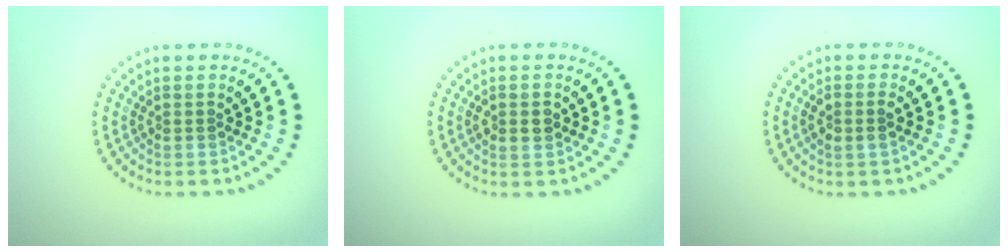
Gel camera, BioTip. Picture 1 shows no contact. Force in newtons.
{"total": 1.2, "press": 1.2, "slide": 0.2}
{"total": 1.6, "press": 1.4, "slide": 0.6}